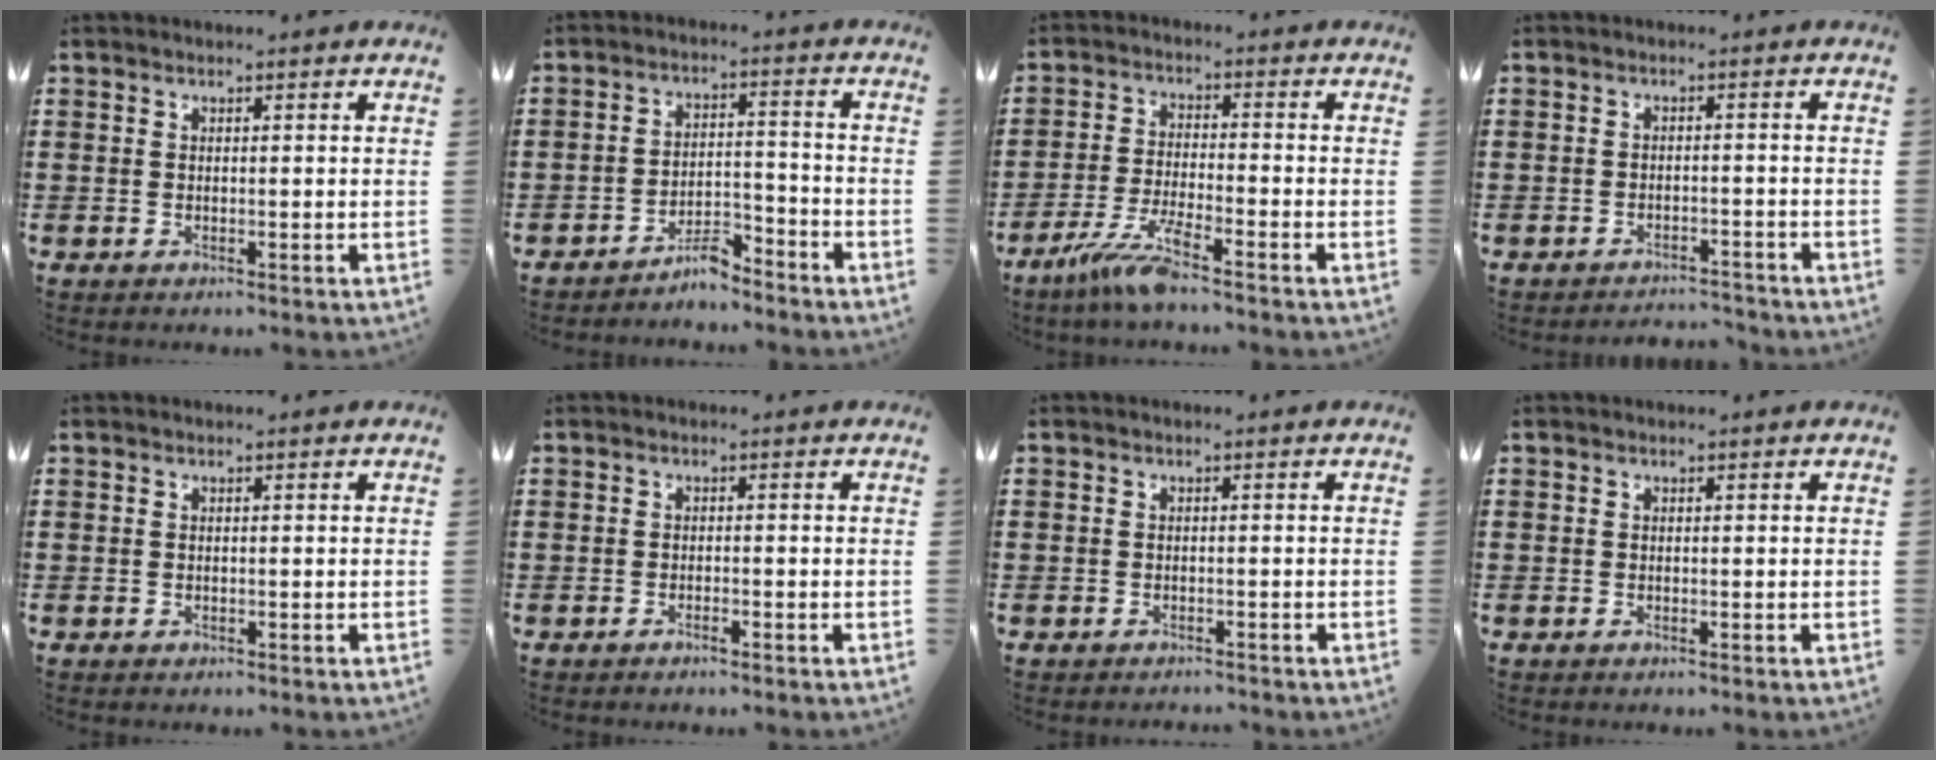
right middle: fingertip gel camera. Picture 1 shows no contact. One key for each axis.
{"total": 4.8, "fx": -4.6, "fy": 0.8, "fz": 0.9, "tx": -0.017, "ty": 0.014, "tz": -0.094}
{"total": 6.3, "fx": -4.8, "fy": 0.1, "fz": 4.1, "tx": -0.092, "ty": -0.015, "tz": -0.094}
{"total": 2.7, "fx": -2.6, "fy": 0.3, "fz": -0.3, "tx": -0.002, "ty": 0.003, "tz": -0.059}
{"total": 0.0}
{"total": 0.8, "fx": -0.7, "fy": 0.0, "fz": 0.5, "tx": -0.011, "ty": -0.003, "tz": -0.012}
{"total": 1.2, "fx": -1.1, "fy": 0.3, "fz": -0.2, "tx": 0.001, "ty": 0.004, "tz": -0.026}
{"total": 0.0}